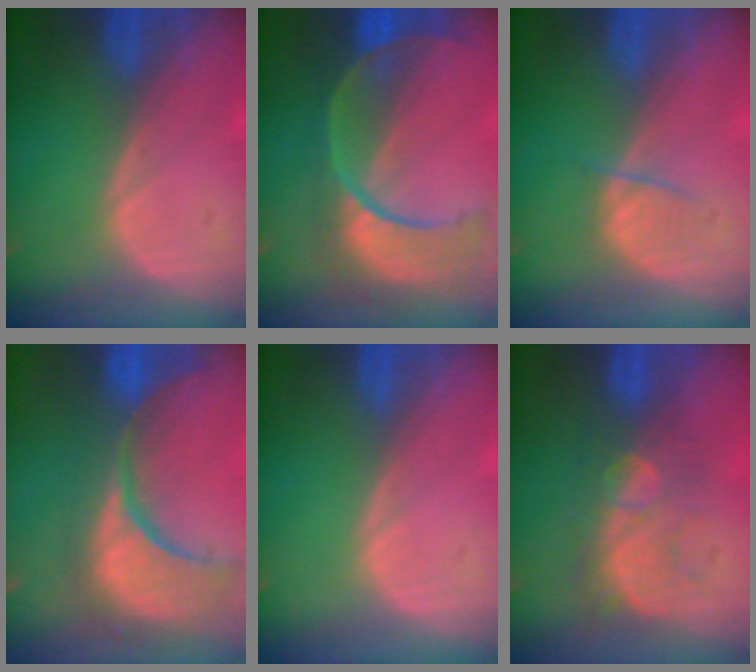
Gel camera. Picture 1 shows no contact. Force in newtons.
{"total": 11.1, "press": 9.3, "slide": 6.0}
{"total": 2.1, "press": 2.1, "slide": 0.3}
{"total": 14.3, "press": 12.0, "slide": 7.8}
{"total": 0.0}
{"total": 8.9, "press": 7.6, "slide": 4.6}